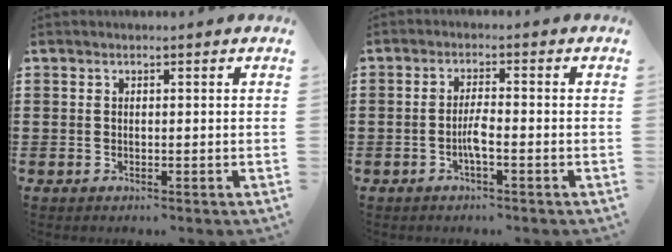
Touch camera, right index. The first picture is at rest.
{"total": 2.9, "force": [-1.1, 0.3, 2.7], "torque": [-0.064, -0.004, -0.026]}